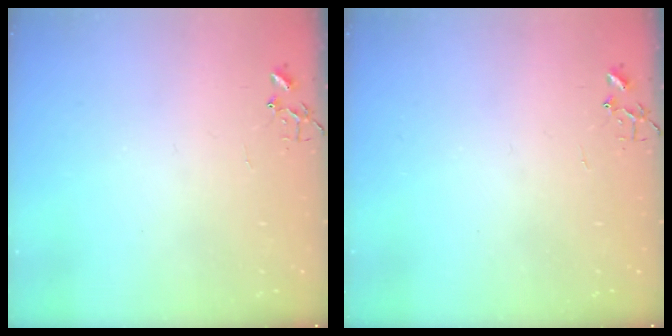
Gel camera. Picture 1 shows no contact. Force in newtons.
{"total": 0.0}